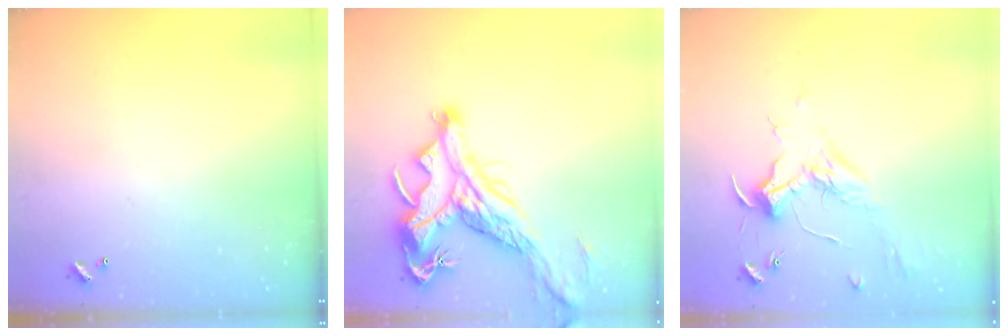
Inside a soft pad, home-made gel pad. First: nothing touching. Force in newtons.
{"total": 7.3, "press": 7.0, "slide": 1.9}
{"total": 1.8, "press": 1.7, "slide": 0.7}